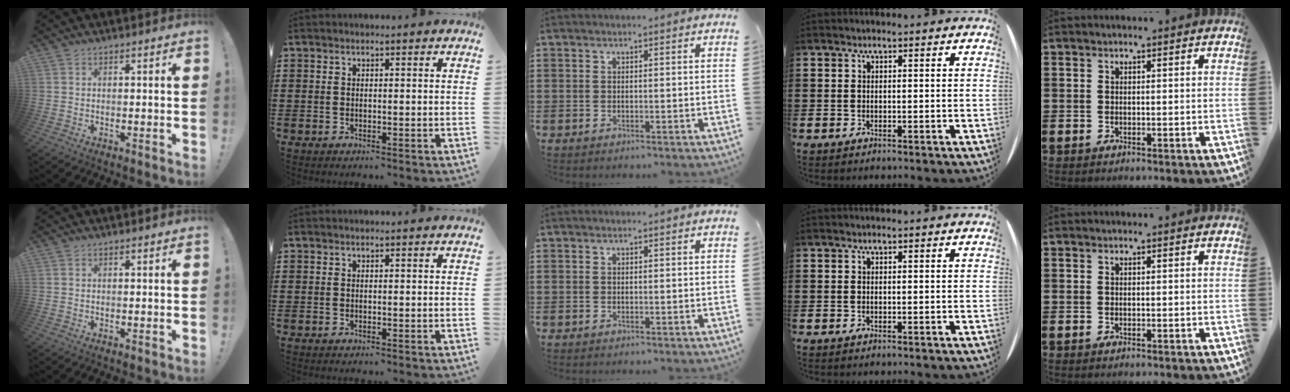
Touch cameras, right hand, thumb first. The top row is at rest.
{}